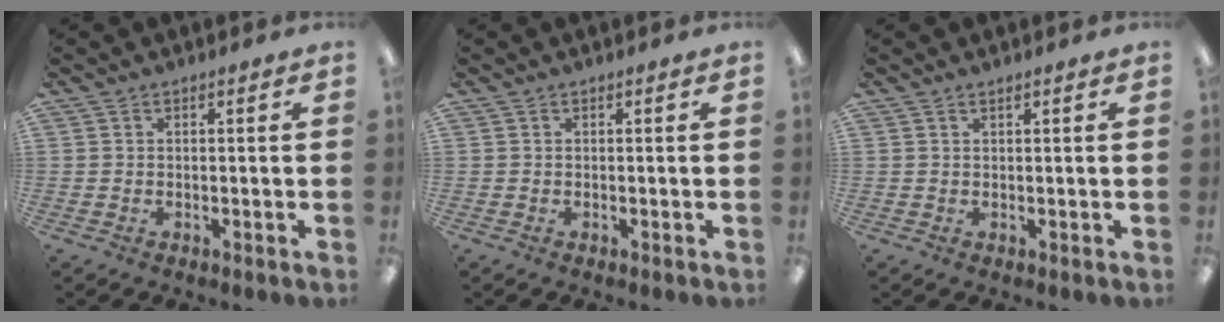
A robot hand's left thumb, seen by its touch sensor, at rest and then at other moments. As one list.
[{"total": 0.0}, {"total": 0.8, "force": [0.7, 0.2, 0.4], "torque": [-0.008, 0.001, 0.012]}]